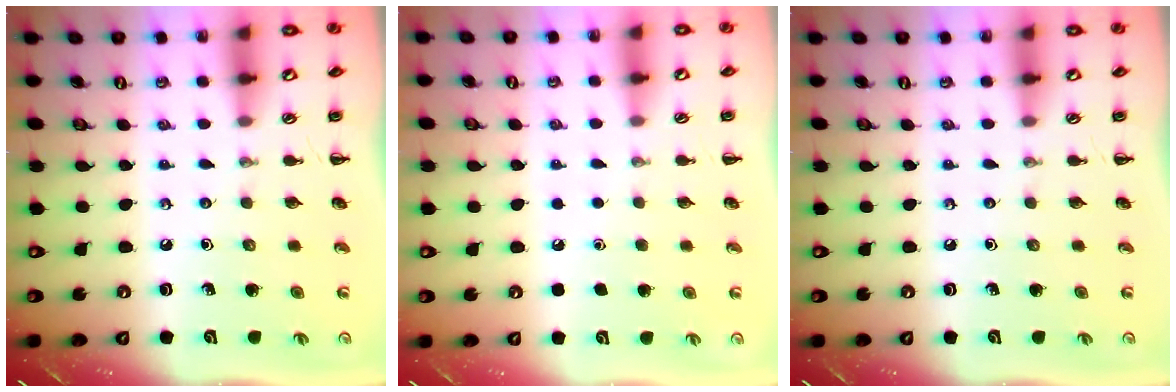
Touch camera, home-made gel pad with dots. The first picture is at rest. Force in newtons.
{"total": 1.6, "press": 1.6, "slide": 0.1}
{"total": 0.0}